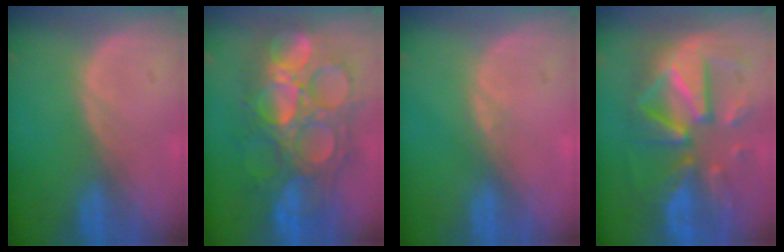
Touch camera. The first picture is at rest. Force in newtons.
{"total": 13.2, "press": 13.1, "slide": 1.7}
{"total": 0.9, "press": 0.8, "slide": 0.3}
{"total": 12.2, "press": 12.1, "slide": 1.1}